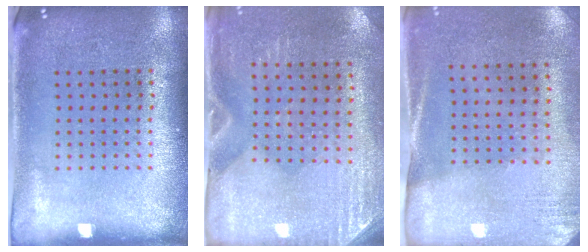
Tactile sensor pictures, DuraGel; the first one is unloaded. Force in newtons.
{"total": 3.0, "press": 2.6, "slide": 1.4}
{"total": 2.6, "press": 2.3, "slide": 1.3}